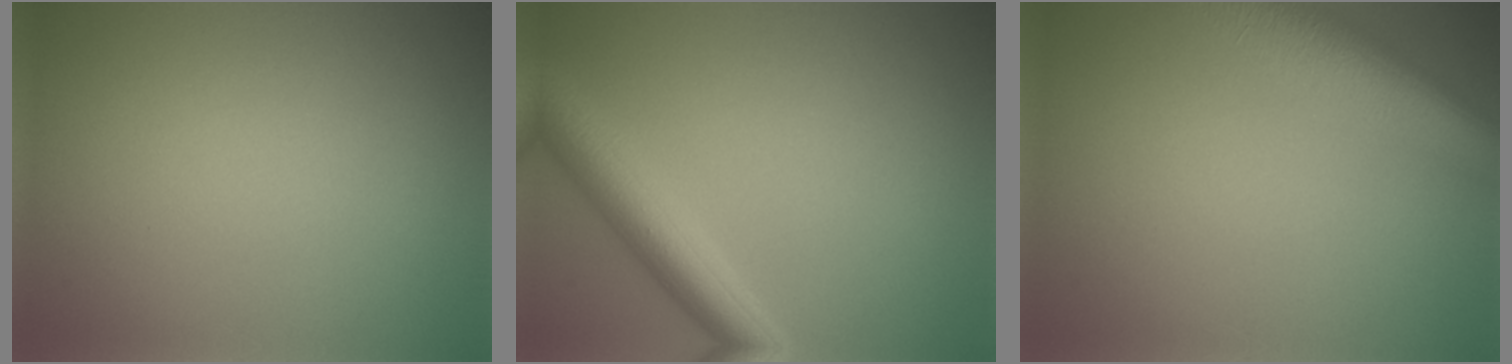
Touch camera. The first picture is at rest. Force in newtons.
{"total": 4.8, "press": 4.8, "slide": 0.1}
{"total": 6.7, "press": 6.7, "slide": 0.5}